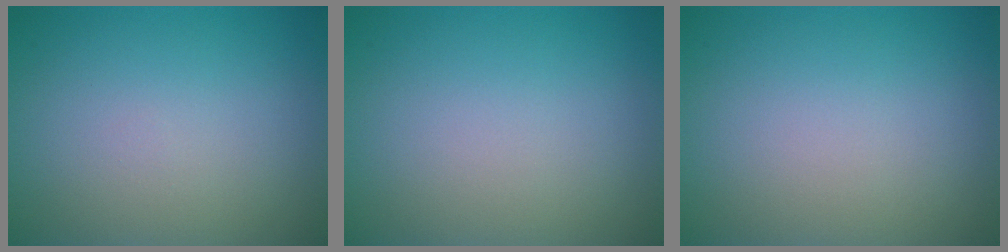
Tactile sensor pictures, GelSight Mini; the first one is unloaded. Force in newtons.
{"total": 0.0}
{"total": 0.0}